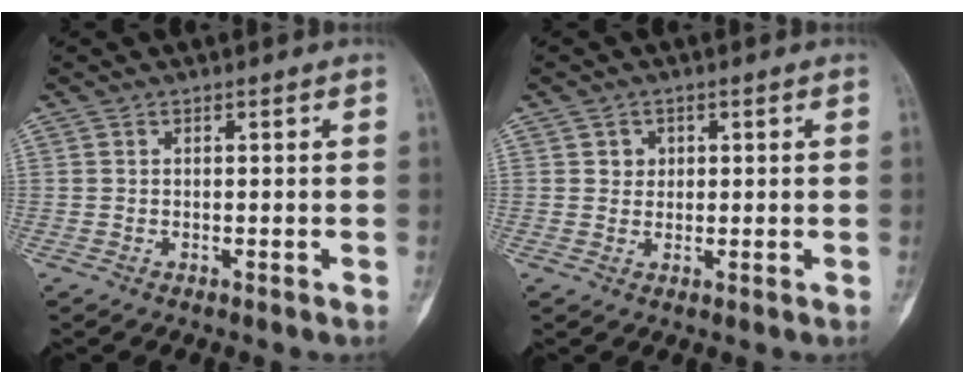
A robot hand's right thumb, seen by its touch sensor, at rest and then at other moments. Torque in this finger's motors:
{"motor_torque": [0.35, 0.55, 0.16, -0.30, -0.01]}